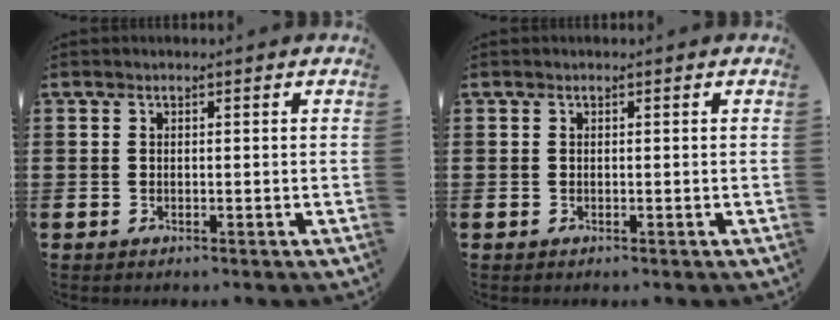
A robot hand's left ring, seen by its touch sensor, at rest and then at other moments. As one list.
[{"total": 0.0}]